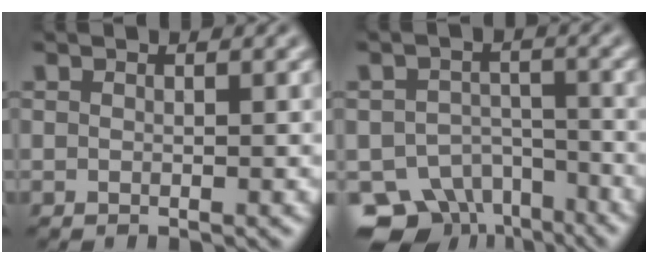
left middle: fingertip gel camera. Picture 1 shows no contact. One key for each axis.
{"total": 8.8, "fx": -6.3, "fy": 5.2, "fz": 3.1, "tx": -0.035, "ty": -0.016, "tz": -0.089}